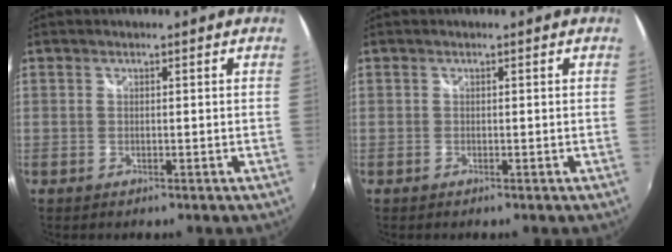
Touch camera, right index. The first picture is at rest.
{"total": 0.0}